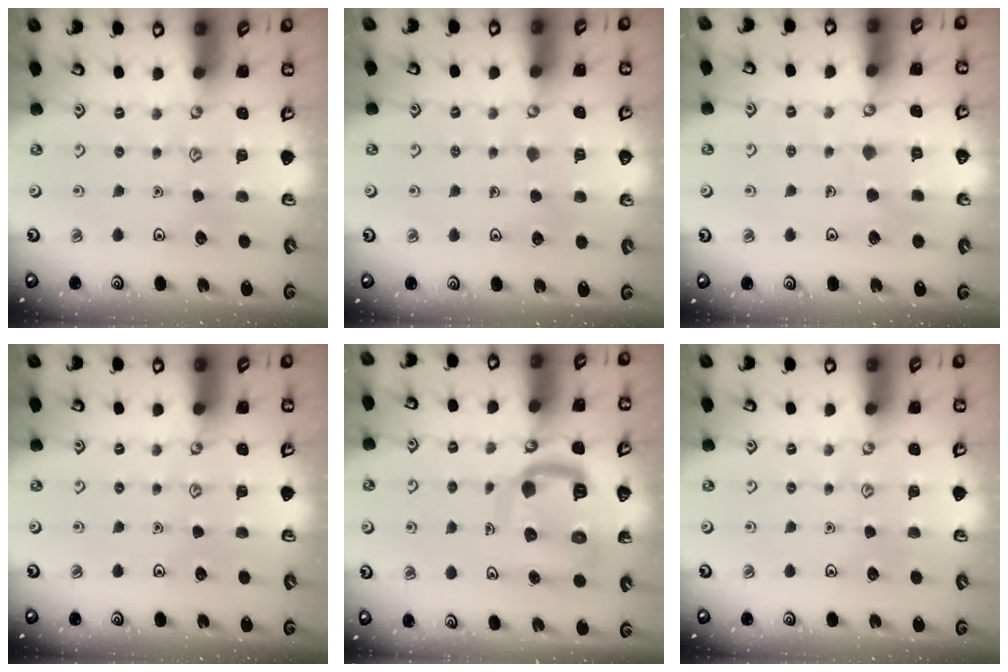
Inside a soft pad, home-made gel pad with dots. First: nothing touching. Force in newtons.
{"total": 2.9, "press": 2.9, "slide": 0.2}
{"total": 6.4, "press": 6.4, "slide": 0.3}
{"total": 0.0}
{"total": 12.1, "press": 12.0, "slide": 1.2}
{"total": 0.0}